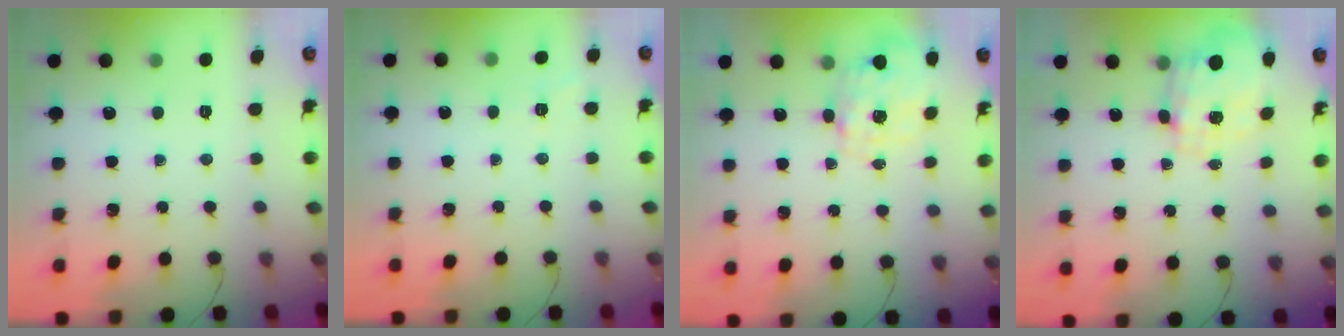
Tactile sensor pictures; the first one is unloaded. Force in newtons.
{"total": 1.8, "press": 1.1, "slide": 1.4}
{"total": 2.8, "press": 2.6, "slide": 0.9}
{"total": 3.1, "press": 3.0, "slide": 1.0}